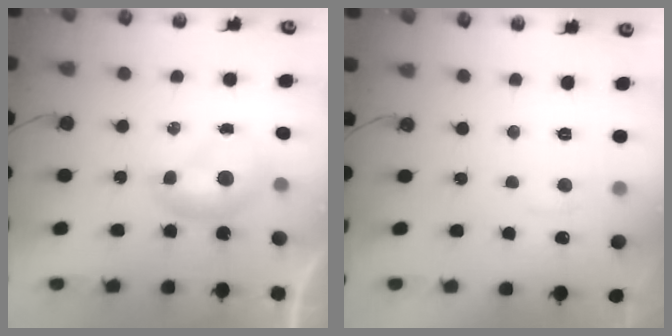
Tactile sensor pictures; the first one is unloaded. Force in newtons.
{"total": 0.9, "press": 0.1, "slide": 0.9}